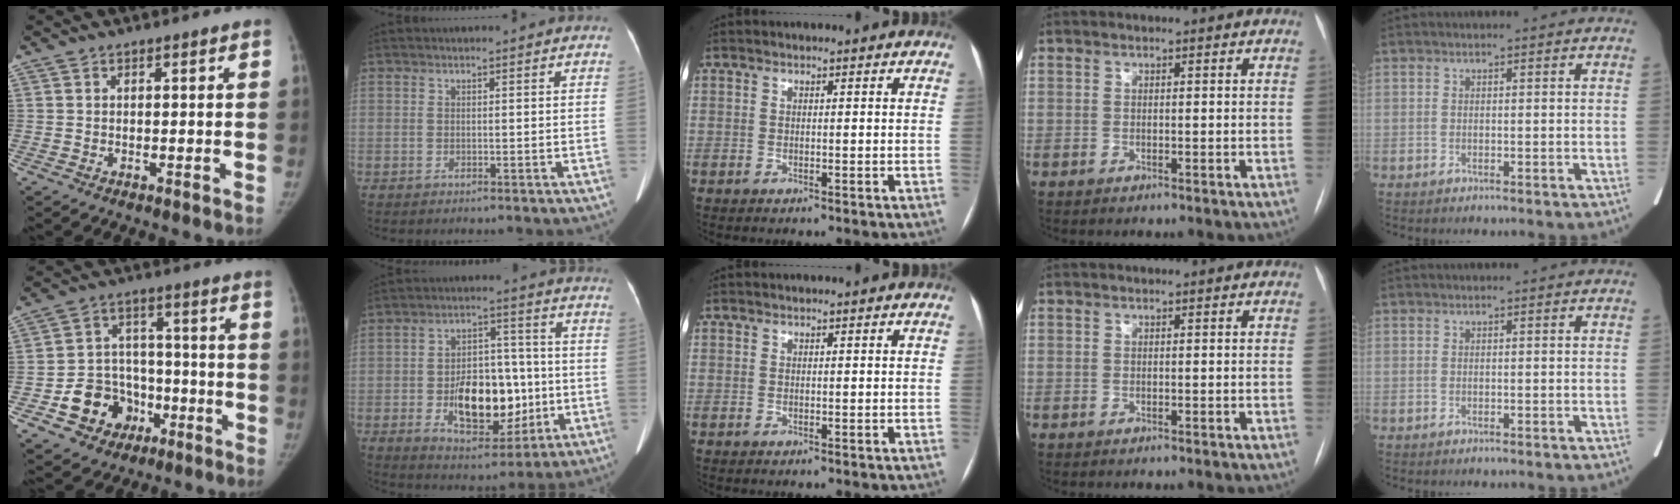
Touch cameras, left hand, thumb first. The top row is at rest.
{"thumb": {"total": 12.0, "force": [-4.8, 10.1, 4.3], "torque": [-0.028, 0.045, -0.068]}, "index": {"total": 13.5, "force": [-2.6, 7.3, 11.0], "torque": [-0.178, 0.012, -0.031]}}